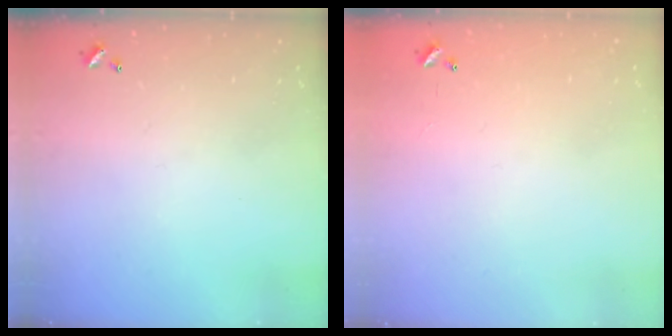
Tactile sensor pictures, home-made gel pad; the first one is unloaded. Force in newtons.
{"total": 8.7, "press": 8.7, "slide": 0.6}